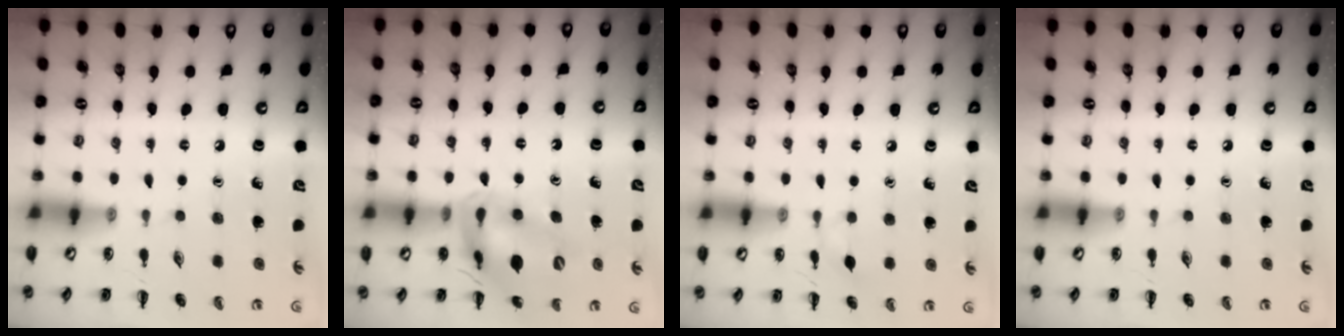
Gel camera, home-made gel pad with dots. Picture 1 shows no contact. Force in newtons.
{"total": 17.4, "press": 17.0, "slide": 4.0}
{"total": 4.3, "press": 3.9, "slide": 1.6}
{"total": 0.0}